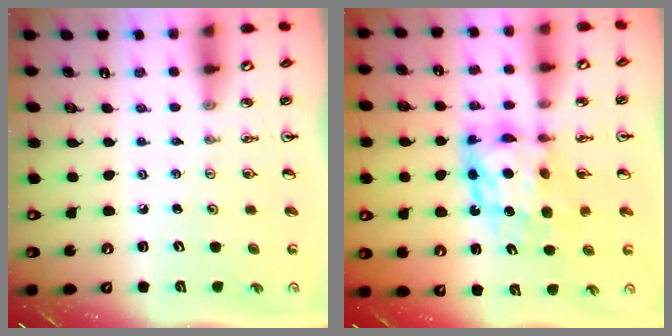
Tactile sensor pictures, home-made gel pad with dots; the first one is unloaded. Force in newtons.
{"total": 10.0, "press": 10.0, "slide": 0.9}